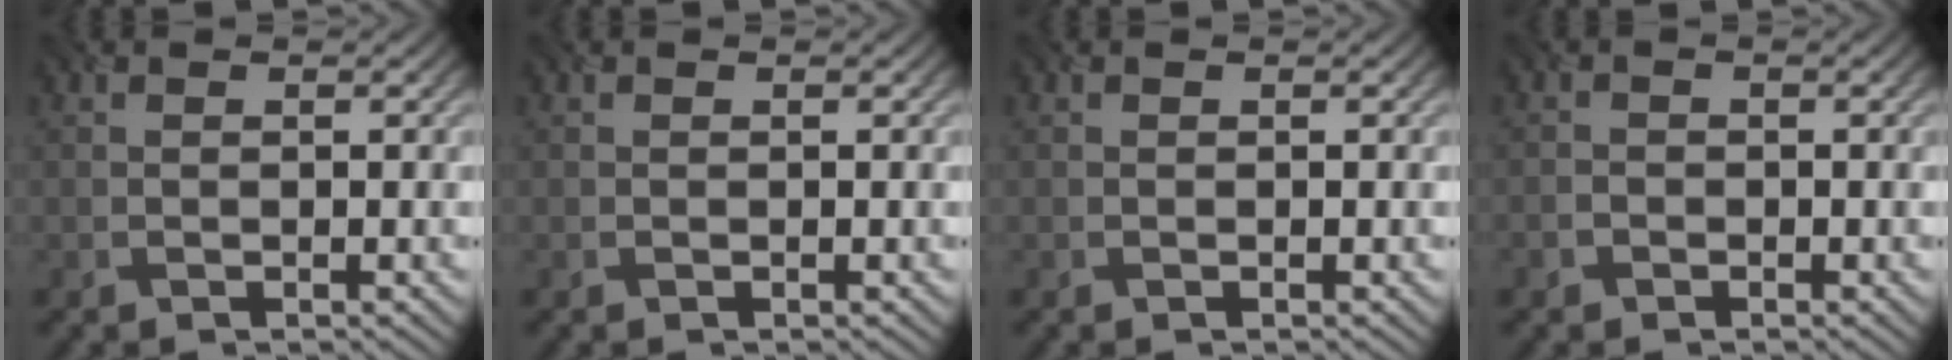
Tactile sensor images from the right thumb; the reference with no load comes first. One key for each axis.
{"total": 0.0}
{"total": 0.0}
{"total": 1.2, "fx": -0.8, "fy": 0.8, "fz": 0.2, "tx": -0.003, "ty": 0.000, "tz": -0.018}